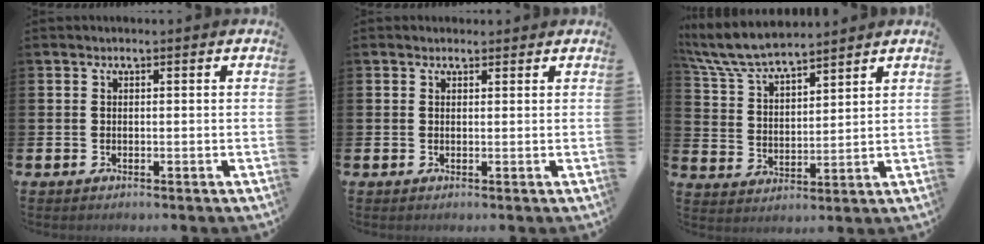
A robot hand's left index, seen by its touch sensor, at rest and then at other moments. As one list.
[{"total": 1.0, "force": [0.8, 0.5, 0.1], "torque": [0.006, 0.002, 0.013]}, {"total": 7.7, "force": [7.2, 1.2, 2.3], "torque": [-0.077, -0.034, 0.131]}]